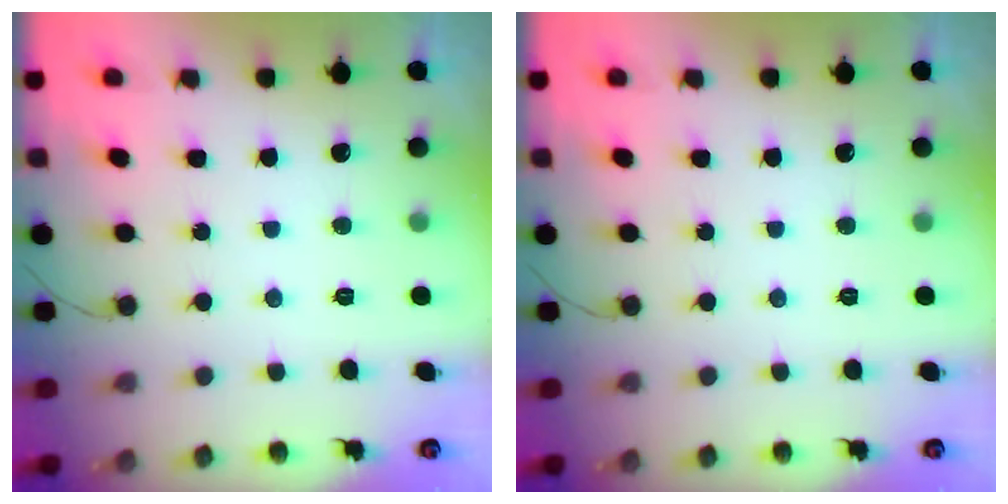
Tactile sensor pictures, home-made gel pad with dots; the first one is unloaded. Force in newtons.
{"total": 0.0}